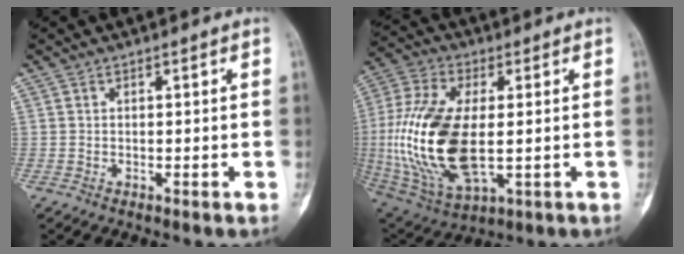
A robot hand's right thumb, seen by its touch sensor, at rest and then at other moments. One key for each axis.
{"total": 21.9, "fx": -0.7, "fy": 11.0, "fz": 19.0, "tx": -0.410, "ty": -0.007, "tz": -0.002}